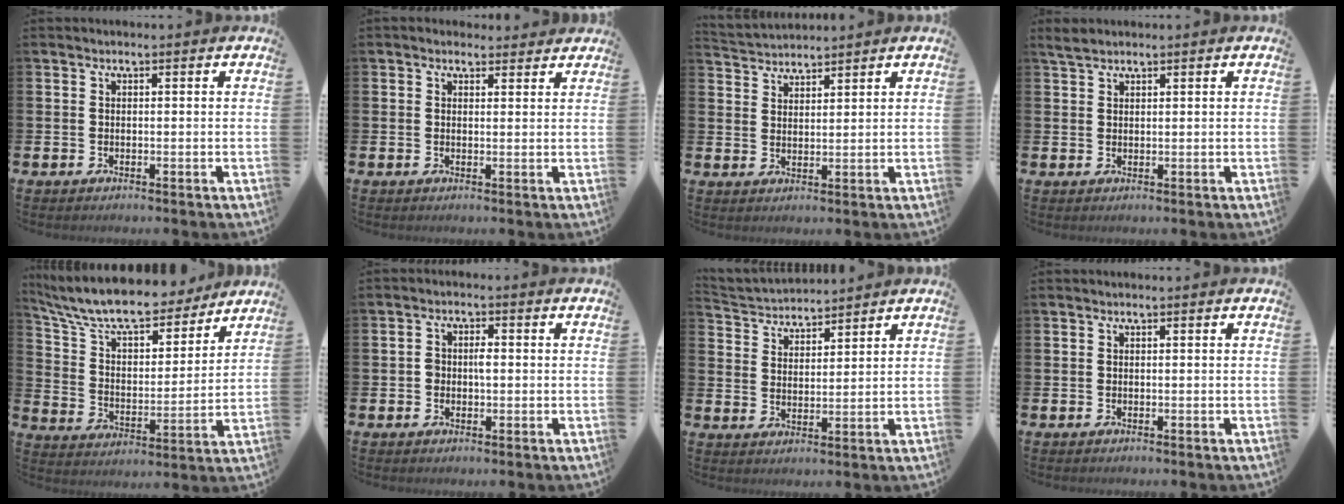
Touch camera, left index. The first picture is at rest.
{"total": 1.6, "force": [1.4, 0.7, 0.2], "torque": [0.003, 0.000, 0.024]}
{"total": 3.2, "force": [3.1, 0.5, -0.4], "torque": [-0.009, -0.011, 0.059]}
{"total": 2.1, "force": [1.9, 0.7, 0.7], "torque": [-0.017, 0.005, 0.035]}
{"total": 10.7, "force": [9.7, 2.6, 3.7], "torque": [-0.113, -0.062, 0.170]}
{"total": 2.2, "force": [-0.1, 1.5, 1.7], "torque": [-0.023, 0.005, -0.005]}
{"total": 3.9, "force": [3.7, 0.9, -0.4], "torque": [-0.015, -0.023, 0.067]}
{"total": 0.0}